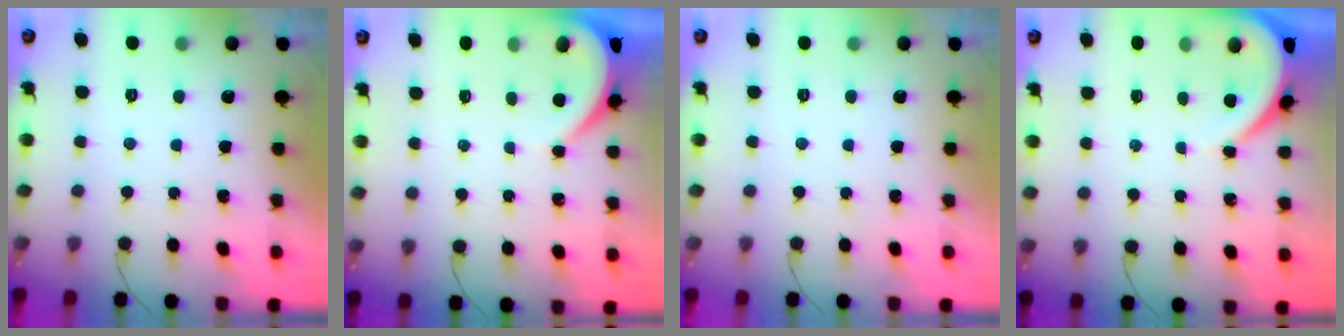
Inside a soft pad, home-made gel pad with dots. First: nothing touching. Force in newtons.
{"total": 3.9, "press": 3.9, "slide": 0.6}
{"total": 0.0}
{"total": 4.7, "press": 4.6, "slide": 0.6}